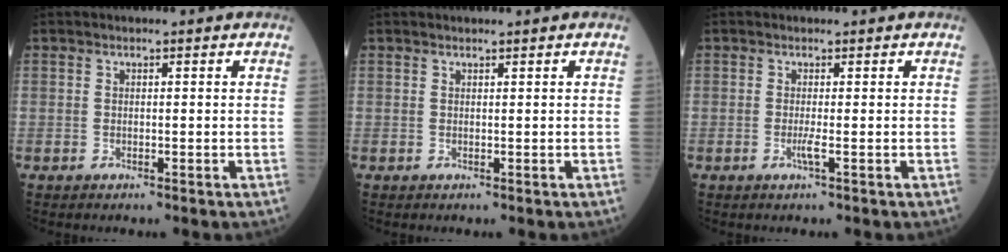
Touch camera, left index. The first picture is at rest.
{"total": 1.3, "force": [1.2, 0.0, 0.4], "torque": [-0.006, 0.009, 0.020]}
{"total": 1.2, "force": [-0.1, -0.2, 1.1], "torque": [-0.026, -0.003, -0.003]}